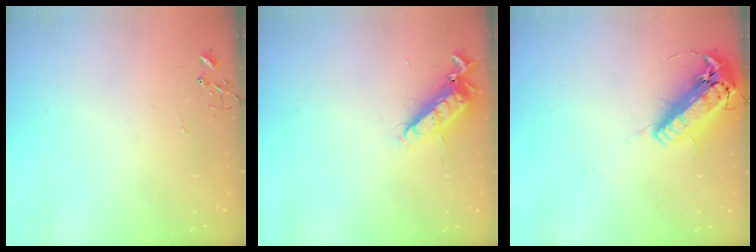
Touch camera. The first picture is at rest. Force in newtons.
{"total": 13.5, "press": 13.3, "slide": 1.9}
{"total": 18.2, "press": 17.8, "slide": 3.8}